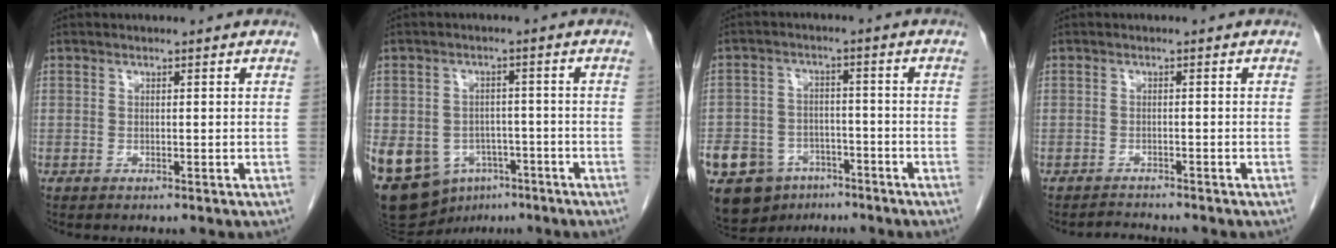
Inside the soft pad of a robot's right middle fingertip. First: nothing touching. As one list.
[{"total": 20.3, "force": [-9.0, 15.6, 9.4], "torque": [-0.263, -0.002, -0.120]}, {"total": 16.9, "force": [-9.8, 11.9, 7.0], "torque": [-0.185, 0.003, -0.144]}, {"total": 2.0, "force": [-1.9, -0.2, -0.2], "torque": [-0.003, -0.013, -0.029]}]